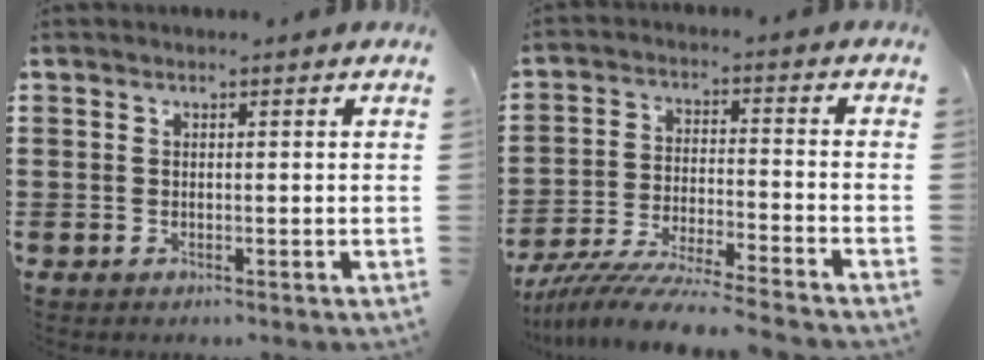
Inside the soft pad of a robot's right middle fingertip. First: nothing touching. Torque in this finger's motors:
{"motor_torque": [0.50, -0.06, 0.80, 0.21]}